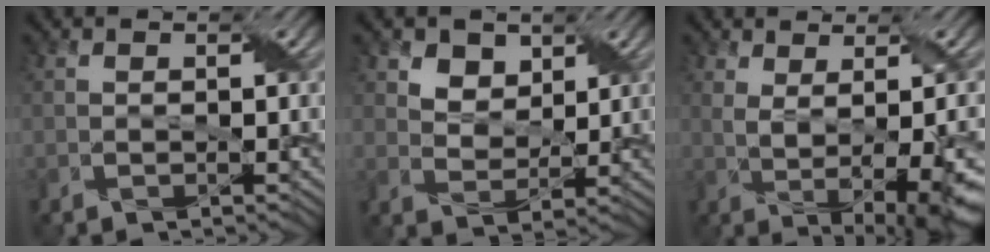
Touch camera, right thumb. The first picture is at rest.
{"total": 4.1, "force": [2.6, 2.8, 1.4], "torque": [-0.042, -0.015, 0.047]}
{"total": 8.5, "force": [0.0, 3.0, 7.9], "torque": [-0.106, -0.002, 0.016]}